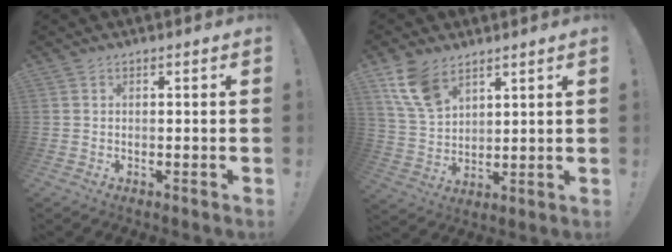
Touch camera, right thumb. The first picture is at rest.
{"total": 11.3, "force": [7.3, 6.3, 6.0], "torque": [-0.114, -0.026, 0.145]}